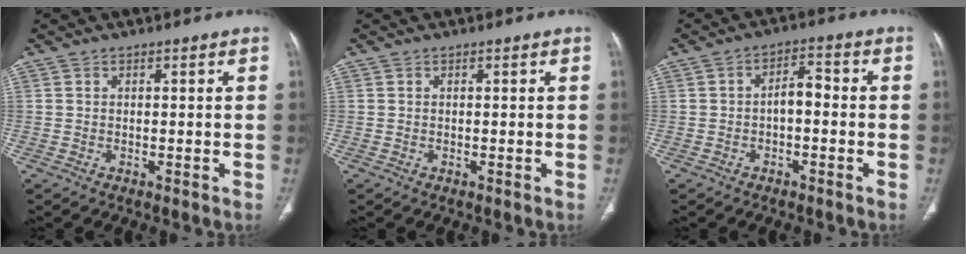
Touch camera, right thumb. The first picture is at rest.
{"total": 0.0}
{"total": 4.2, "force": [-0.9, 2.3, 3.5], "torque": [-0.046, 0.025, -0.021]}